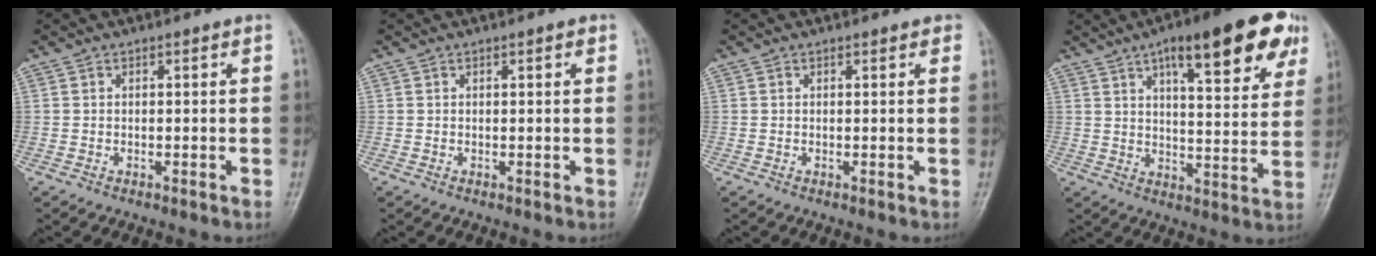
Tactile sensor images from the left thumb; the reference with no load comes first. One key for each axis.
{"total": 0.9, "fx": 0.4, "fy": 0.2, "fz": 0.7, "tx": -0.010, "ty": 0.001, "tz": 0.004}
{"total": 1.1, "fx": 0.8, "fy": 0.6, "fz": 0.6, "tx": -0.004, "ty": -0.002, "tz": 0.005}
{"total": 19.1, "fx": 10.2, "fy": 5.9, "fz": 15.0, "tx": -0.174, "ty": -0.024, "tz": 0.141}